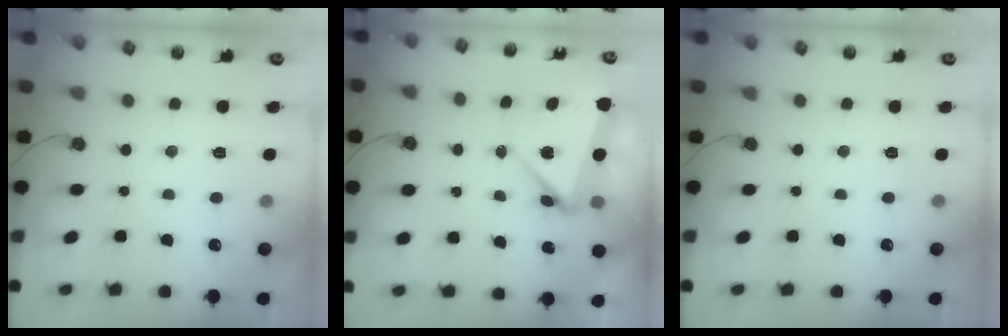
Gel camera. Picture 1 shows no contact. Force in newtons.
{"total": 6.9, "press": 4.9, "slide": 4.9}
{"total": 0.0}